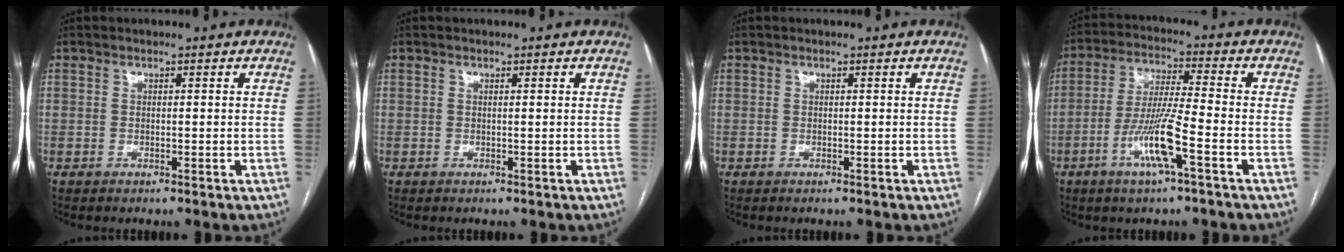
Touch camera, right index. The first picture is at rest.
{"total": 0.0}
{"total": 0.0}
{"total": 9.9, "force": [-4.1, 0.1, 9.0], "torque": [-0.178, -0.004, -0.081]}